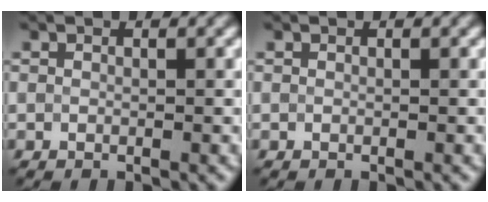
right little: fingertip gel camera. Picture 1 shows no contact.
{"total": 0.0}